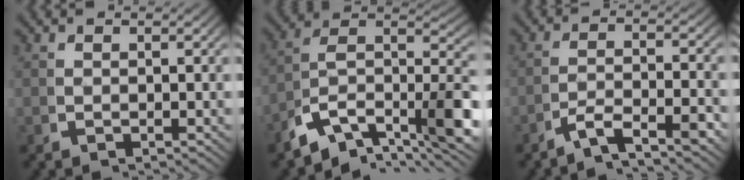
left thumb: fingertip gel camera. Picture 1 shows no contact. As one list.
[{"total": 14.5, "force": [-2.7, 10.2, 10.0], "torque": [-0.191, -0.045, -0.034]}, {"total": 4.4, "force": [-2.7, 2.0, 2.9], "torque": [-0.056, -0.012, -0.043]}]